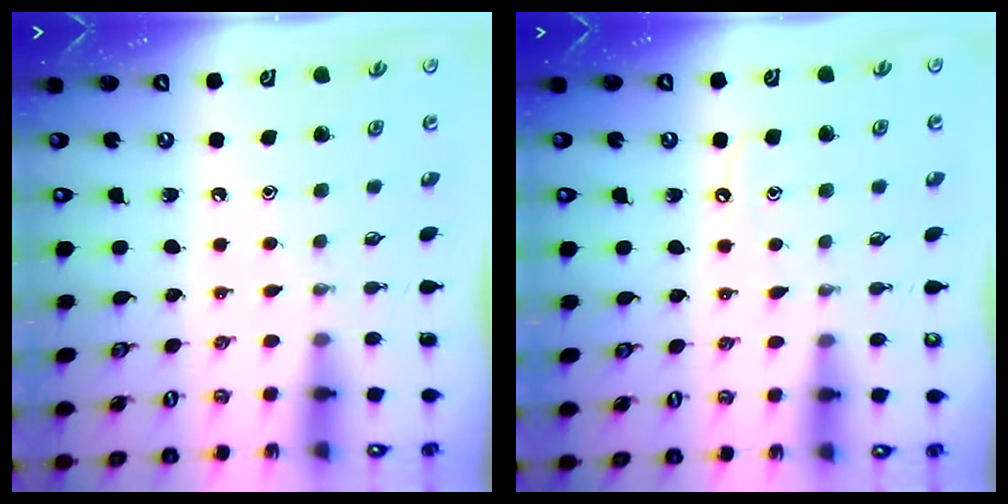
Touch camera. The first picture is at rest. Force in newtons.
{"total": 6.0, "press": 5.9, "slide": 0.7}